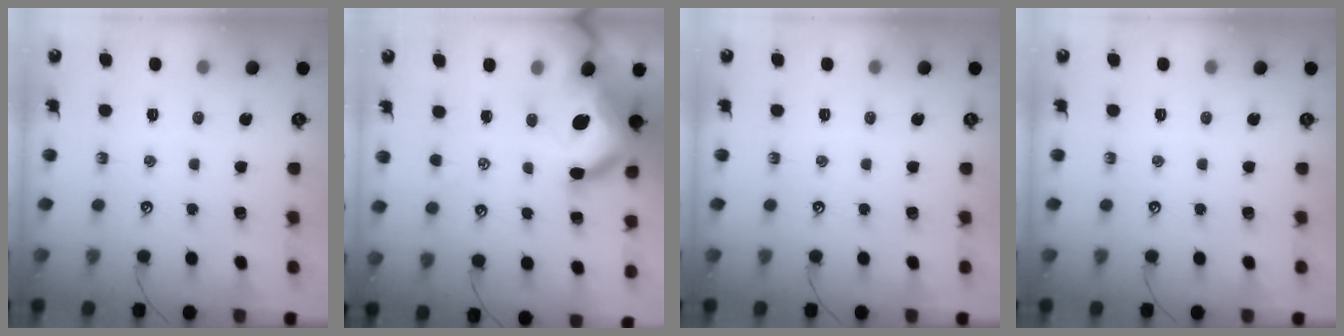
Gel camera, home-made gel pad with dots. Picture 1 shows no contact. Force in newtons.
{"total": 15.8, "press": 15.5, "slide": 2.8}
{"total": 0.0}
{"total": 0.0}